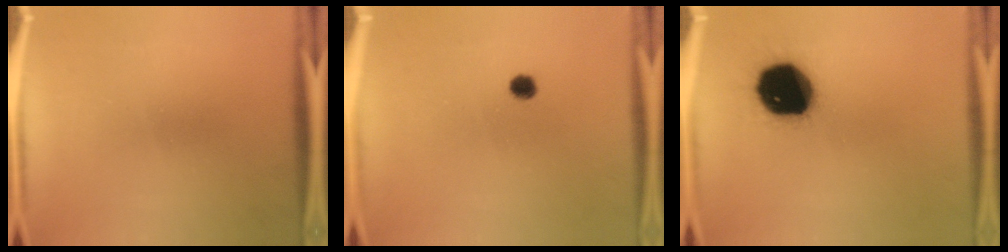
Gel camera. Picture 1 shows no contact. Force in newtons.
{"total": 1.4}
{"total": 19.1}